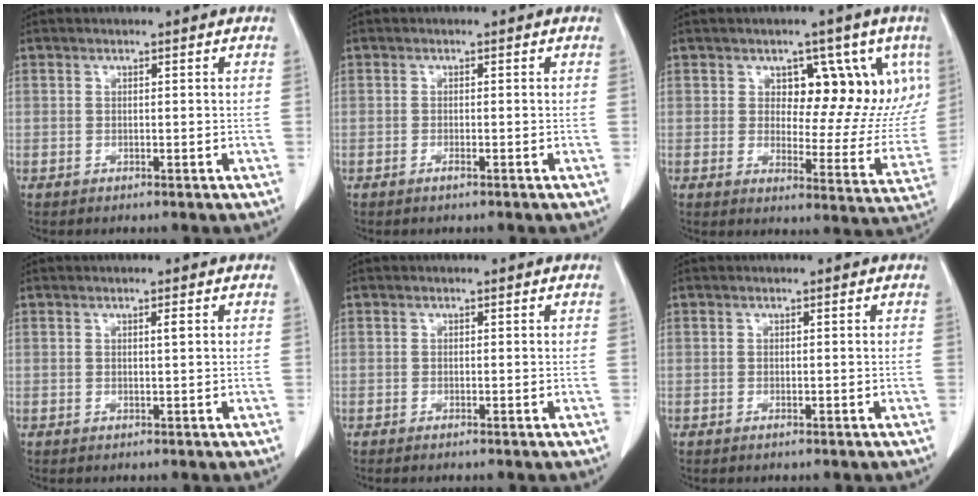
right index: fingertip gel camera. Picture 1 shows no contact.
{"total": 0.7, "force": [-0.5, 0.0, 0.5], "torque": [-0.012, 0.000, -0.009]}
{"total": 12.1, "force": [5.1, 7.0, 8.5], "torque": [-0.085, 0.008, 0.077]}
{"total": 0.7, "force": [0.2, 0.0, 0.7], "torque": [-0.012, 0.001, 0.005]}
{"total": 0.6, "force": [-0.5, 0.0, 0.3], "torque": [-0.010, -0.002, -0.009]}
{"total": 0.0}